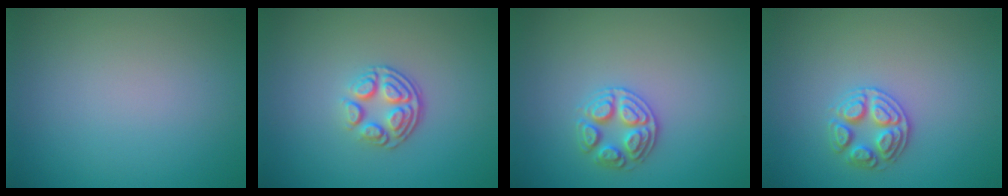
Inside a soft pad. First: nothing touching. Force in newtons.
{"total": 3.7, "press": 2.6, "slide": 2.6}
{"total": 2.7, "press": 2.7, "slide": 0.5}
{"total": 2.7, "press": 2.7, "slide": 0.5}